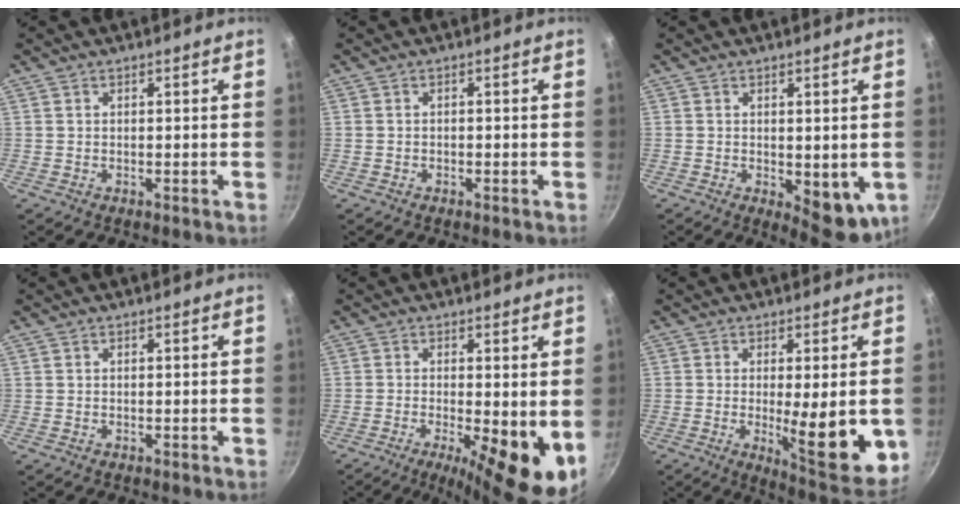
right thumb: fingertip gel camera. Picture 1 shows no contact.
{"total": 0.6, "force": [-0.4, 0.4, 0.2], "torque": [-0.009, 0.006, -0.006]}
{"total": 8.0, "force": [-0.9, 3.8, 7.0], "torque": [-0.062, -0.009, -0.001]}
{"total": 0.0}
{"total": 11.2, "force": [-2.2, 2.9, 10.6], "torque": [-0.151, -0.009, -0.030]}
{"total": 14.3, "force": [-1.4, 3.9, 13.6], "torque": [-0.166, -0.021, -0.009]}